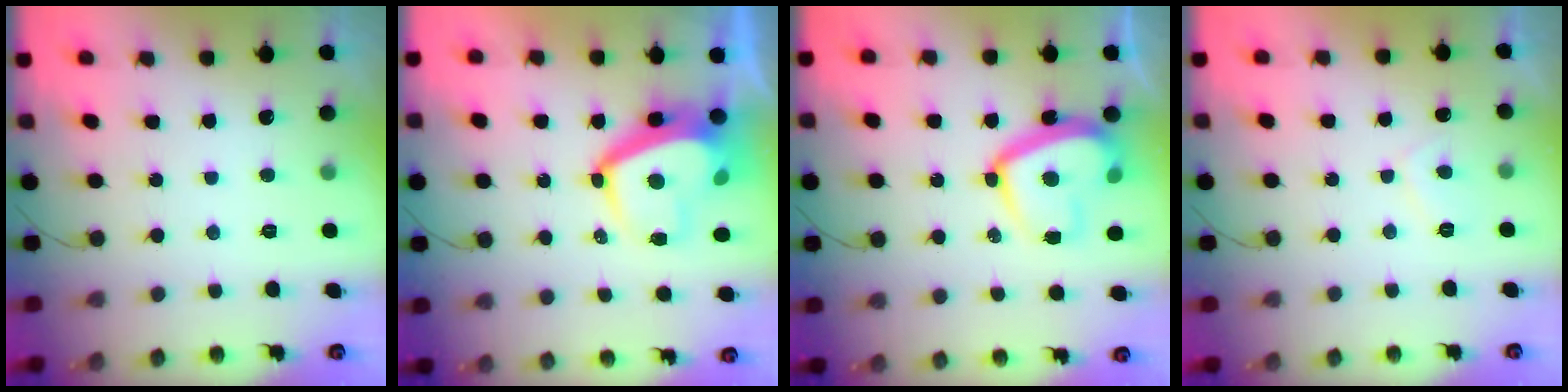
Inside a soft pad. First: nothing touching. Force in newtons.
{"total": 11.4, "press": 11.4, "slide": 1.3}
{"total": 16.2, "press": 16.2, "slide": 1.4}
{"total": 2.0, "press": 1.8, "slide": 0.7}